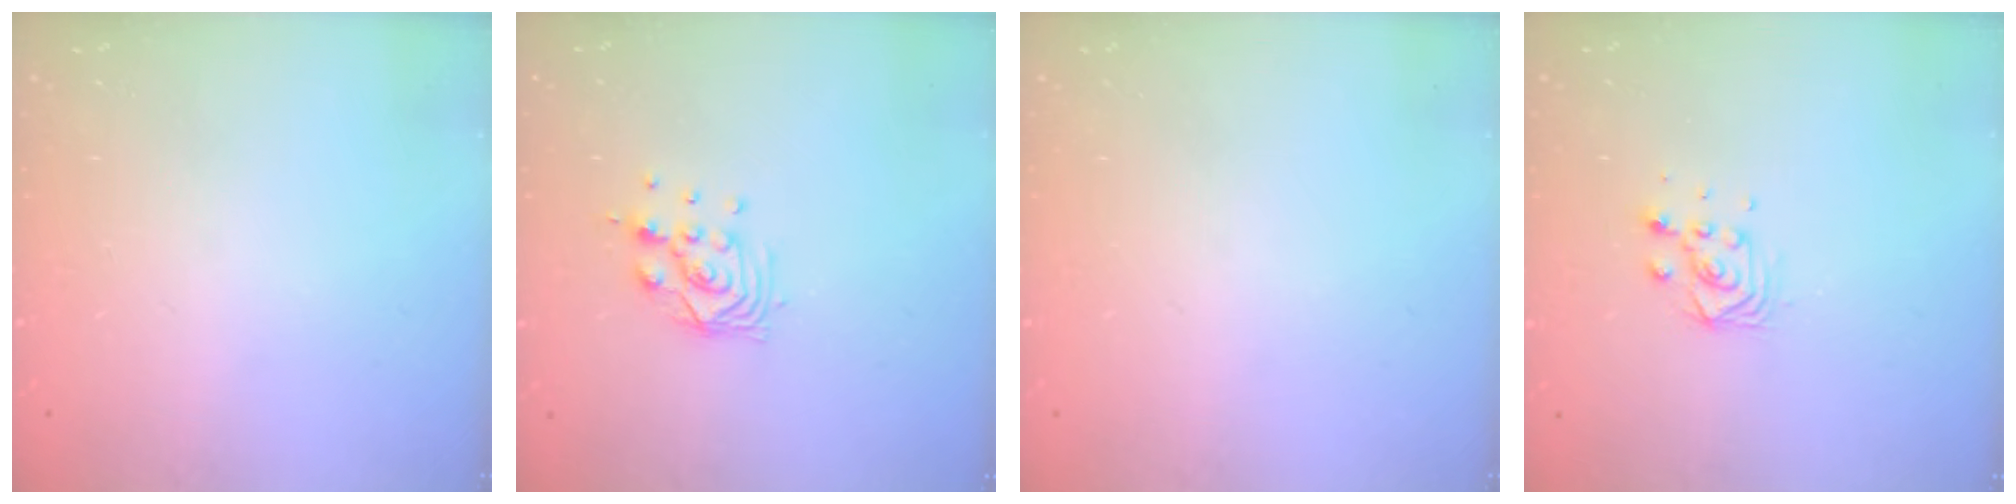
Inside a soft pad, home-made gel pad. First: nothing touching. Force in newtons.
{"total": 8.5, "press": 8.5, "slide": 0.8}
{"total": 0.0}
{"total": 7.3, "press": 7.3, "slide": 0.4}